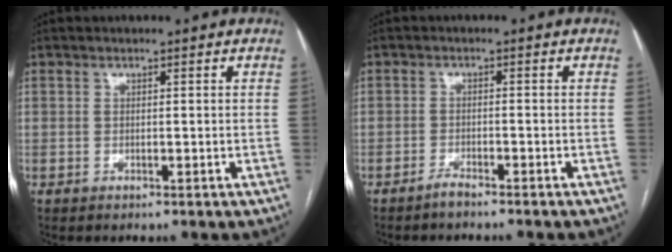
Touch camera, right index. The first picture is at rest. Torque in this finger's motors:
{"motor_torque": [-0.06, -0.12, -0.02, 0.03]}